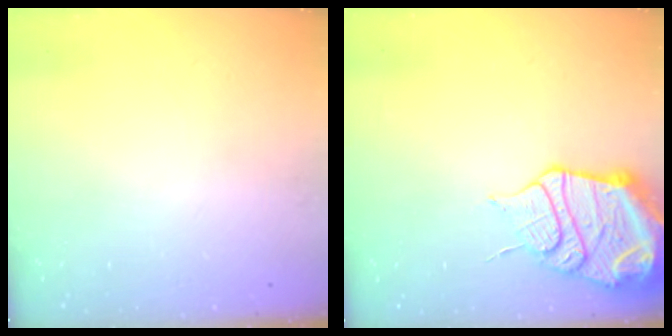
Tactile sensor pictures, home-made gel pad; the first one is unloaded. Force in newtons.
{"total": 17.2, "press": 17.1, "slide": 1.7}